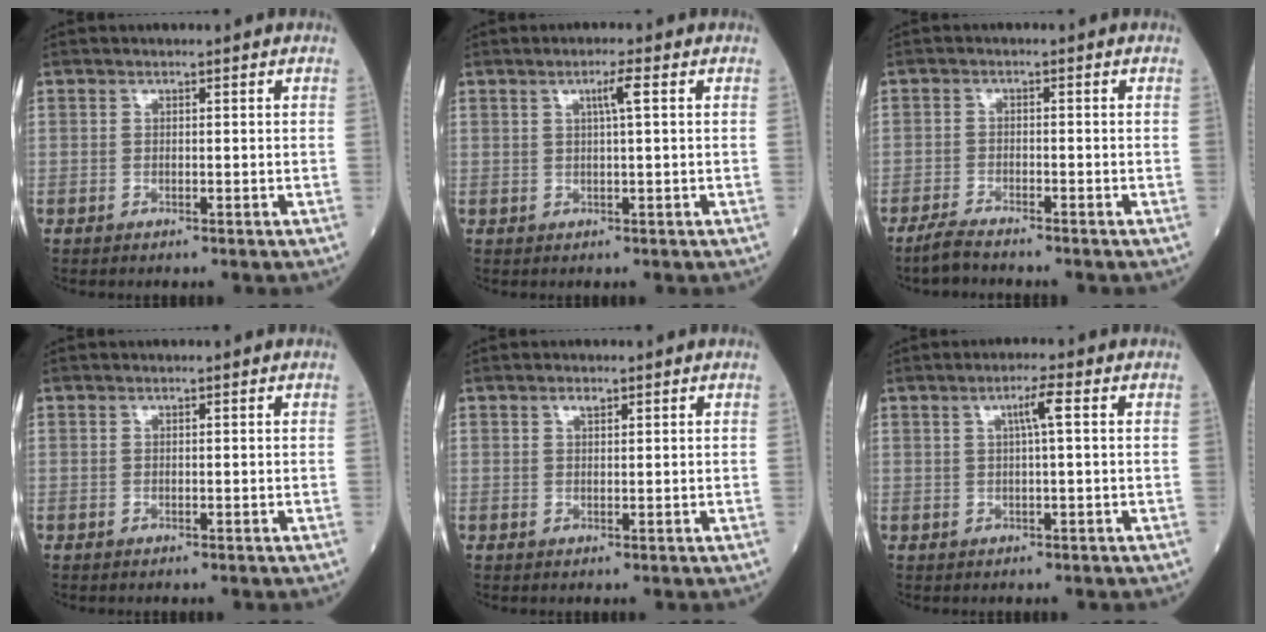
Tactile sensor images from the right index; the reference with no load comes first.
{"total": 2.5, "force": [0.8, -0.3, 2.4], "torque": [-0.043, 0.001, 0.013]}
{"total": 3.1, "force": [-2.8, 0.0, 1.2], "torque": [-0.031, -0.010, -0.056]}
{"total": 0.0}
{"total": 1.1, "force": [0.7, 0.5, 0.7], "torque": [-0.013, 0.000, 0.011]}
{"total": 2.9, "force": [0.8, -0.3, 2.8], "torque": [-0.050, 0.004, 0.012]}